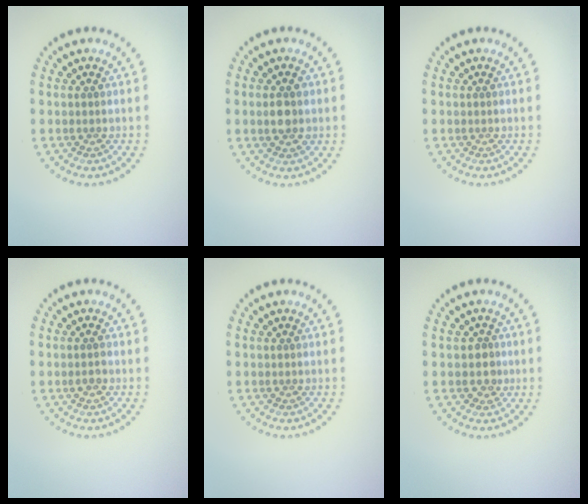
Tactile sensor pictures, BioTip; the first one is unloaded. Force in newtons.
{"total": 2.5, "press": 2.4, "slide": 0.3}
{"total": 0.0}
{"total": 0.9, "press": 0.9, "slide": 0.2}
{"total": 0.0}
{"total": 1.7, "press": 1.5, "slide": 0.9}